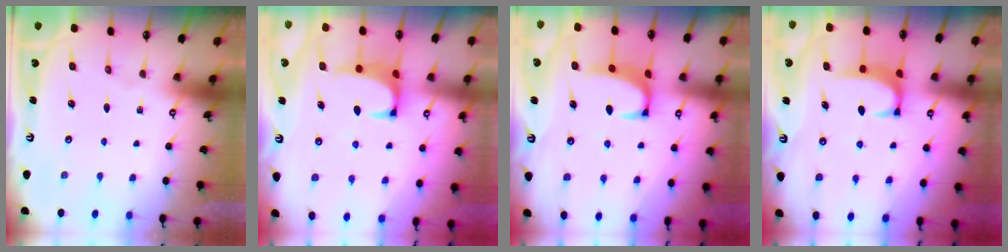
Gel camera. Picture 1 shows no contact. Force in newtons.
{"total": 1.3, "press": 1.2, "slide": 0.5}
{"total": 2.5, "press": 2.4, "slide": 0.7}
{"total": 2.0, "press": 2.0, "slide": 0.5}